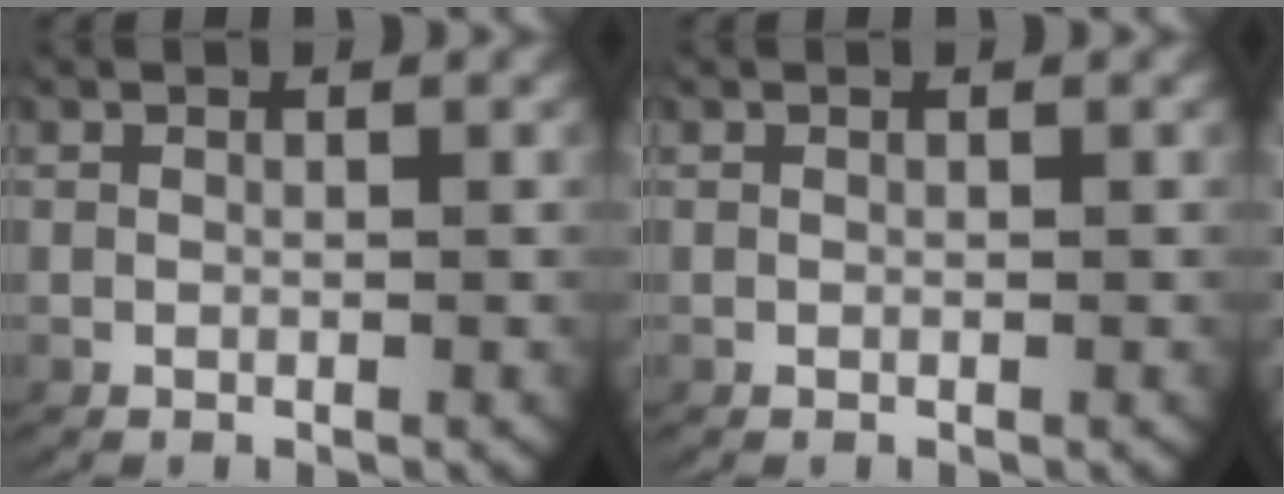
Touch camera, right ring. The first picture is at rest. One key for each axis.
{"total": 0.0}